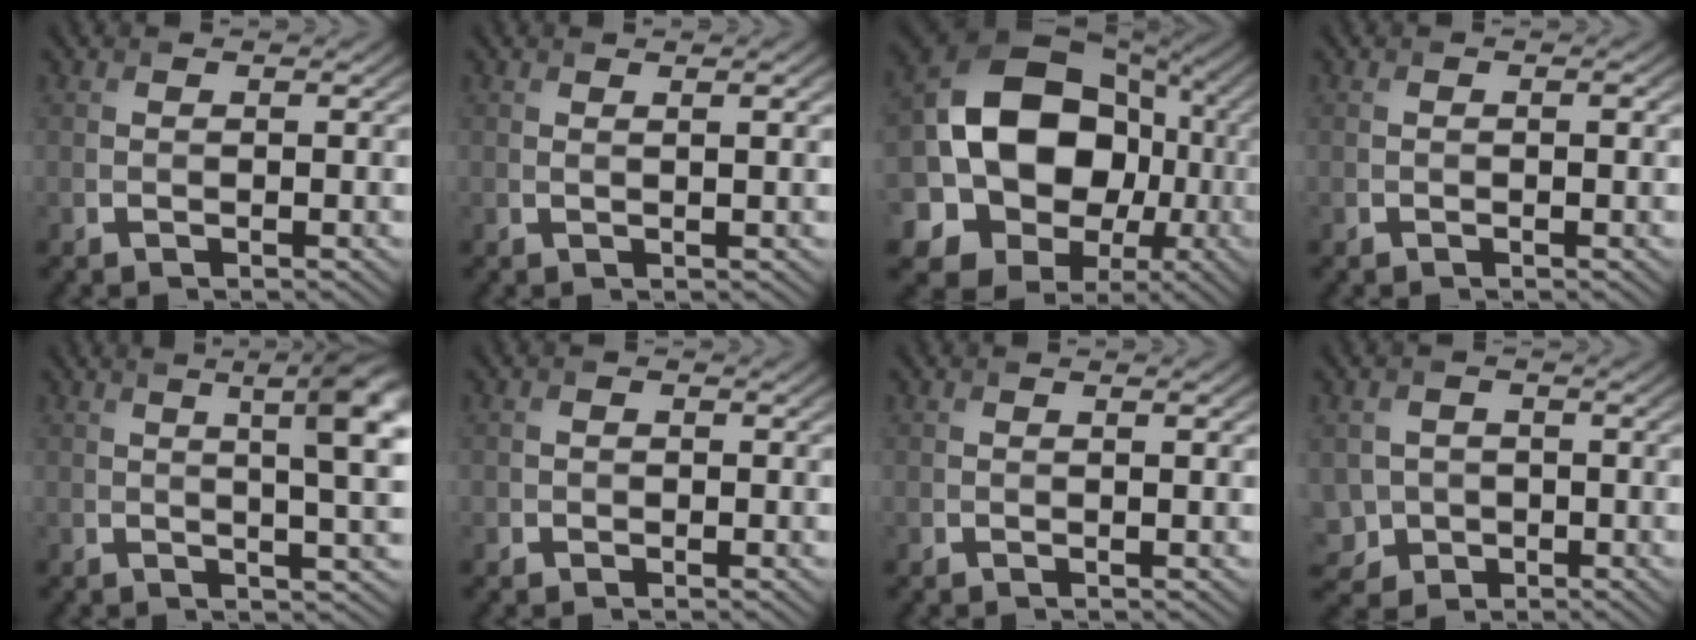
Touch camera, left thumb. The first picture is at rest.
{"total": 1.3, "force": [0.6, -0.1, 1.2], "torque": [-0.018, 0.002, 0.011]}
{"total": 19.5, "force": [-2.0, 16.2, 10.8], "torque": [-0.212, -0.027, -0.037]}
{"total": 0.6, "force": [-0.2, 0.3, 0.5], "torque": [-0.009, -0.001, -0.005]}
{"total": 8.8, "force": [2.5, 2.3, 8.1], "torque": [-0.096, 0.025, 0.028]}
{"total": 1.0, "force": [-0.6, 0.8, 0.1], "torque": [0.002, -0.002, -0.017]}
{"total": 0.8, "force": [0.3, 0.0, 0.7], "torque": [-0.010, 0.002, 0.006]}
{"total": 4.5, "force": [-1.4, 4.0, 1.6], "torque": [-0.044, -0.007, -0.039]}